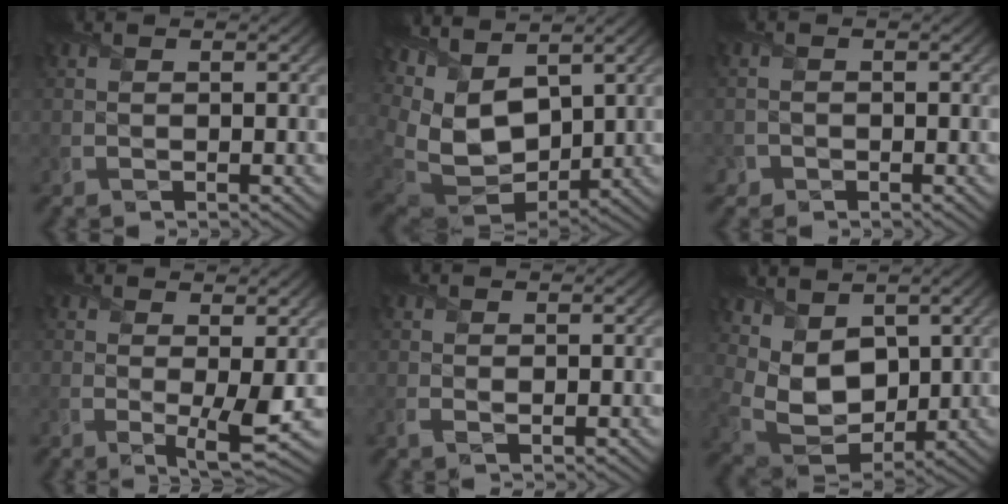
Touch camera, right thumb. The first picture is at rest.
{"total": 13.1, "force": [5.1, 8.0, 9.1], "torque": [-0.236, 0.009, 0.110]}
{"total": 1.3, "force": [-0.8, 1.1, 0.1], "torque": [0.005, -0.003, -0.019]}
{"total": 3.8, "force": [0.0, 0.6, 3.7], "torque": [-0.072, -0.012, 0.002]}
{"total": 1.2, "force": [-0.2, 0.6, 0.9], "torque": [-0.022, -0.004, -0.002]}
{"total": 9.6, "force": [3.9, 6.3, 6.1], "torque": [-0.156, -0.012, 0.072]}